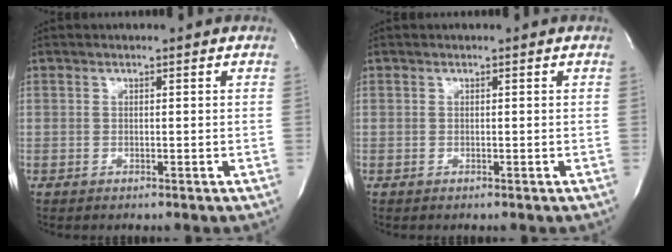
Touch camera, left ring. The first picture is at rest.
{"total": 0.0}